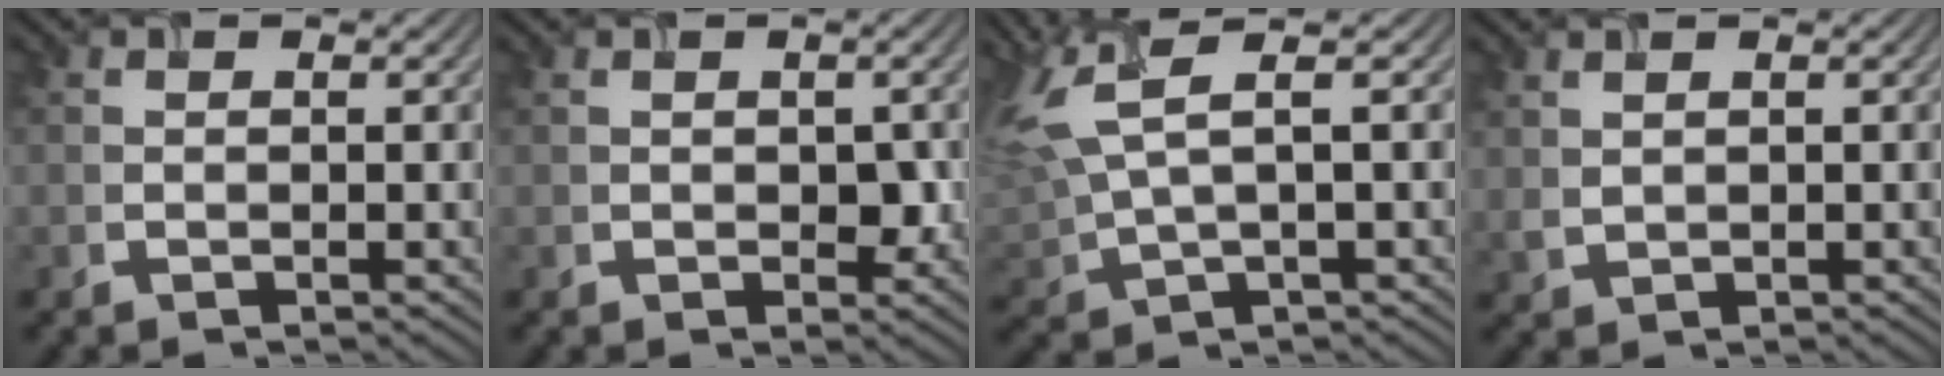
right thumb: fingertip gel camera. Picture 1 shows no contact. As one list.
[{"total": 2.3, "force": [0.0, 1.4, 1.8], "torque": [-0.034, -0.003, 0.002]}, {"total": 8.0, "force": [3.7, 2.2, 6.8], "torque": [-0.174, 0.016, 0.069]}, {"total": 1.1, "force": [0.8, 0.4, 0.5], "torque": [-0.018, 0.000, 0.022]}]